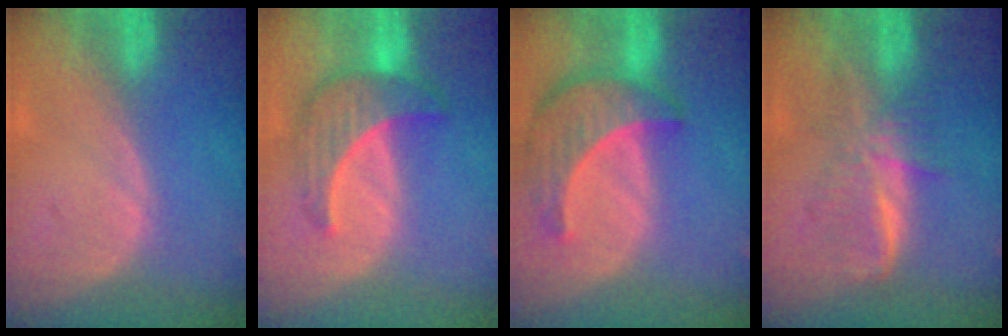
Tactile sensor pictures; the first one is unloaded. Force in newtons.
{"total": 6.9, "press": 6.8, "slide": 1.0}
{"total": 8.6, "press": 7.9, "slide": 3.3}
{"total": 5.9, "press": 5.9, "slide": 0.8}